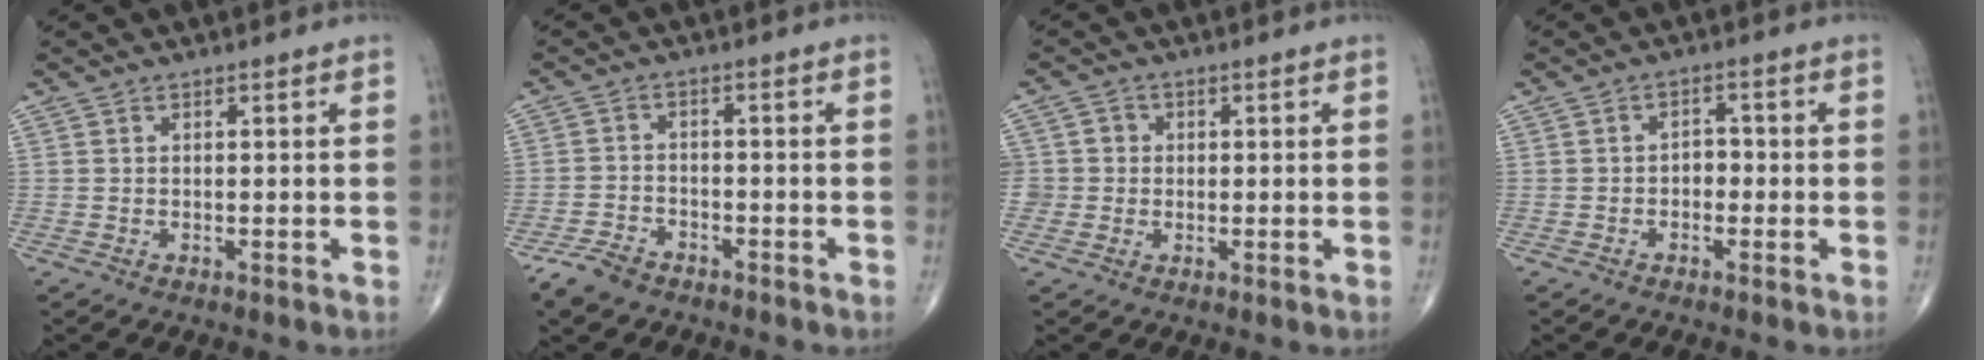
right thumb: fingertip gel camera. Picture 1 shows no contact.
{"total": 5.2, "force": [-3.9, 2.8, 1.9], "torque": [-0.042, 0.011, -0.074]}
{"total": 3.7, "force": [-0.1, 3.7, 0.2], "torque": [0.027, 0.010, -0.005]}
{"total": 2.6, "force": [-0.9, 1.9, 1.6], "torque": [-0.008, 0.014, -0.022]}